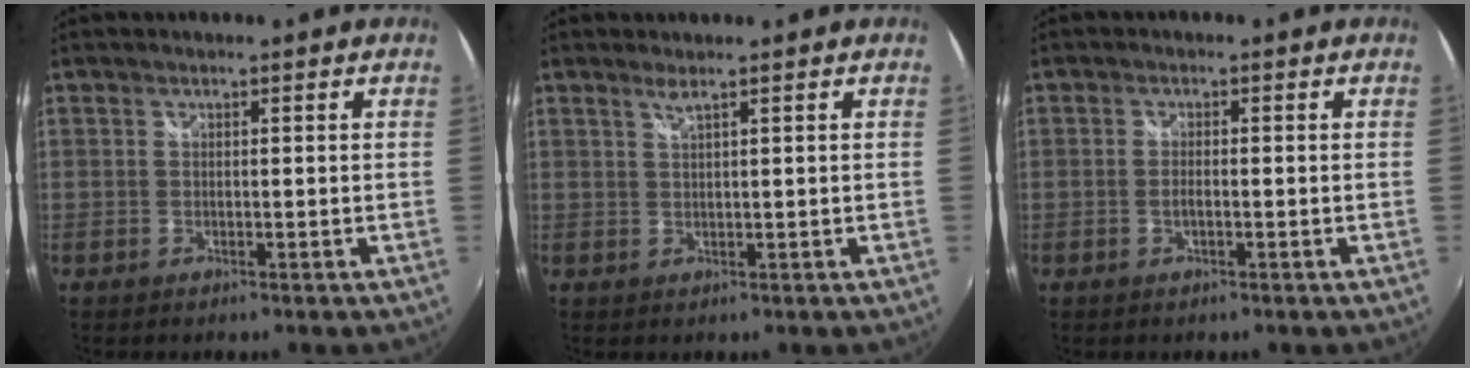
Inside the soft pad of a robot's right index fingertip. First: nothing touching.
{"total": 1.3, "force": [0.9, -0.2, 0.8], "torque": [-0.013, -0.001, 0.016]}
{"total": 1.6, "force": [-0.5, 0.5, 1.4], "torque": [-0.028, -0.001, -0.010]}